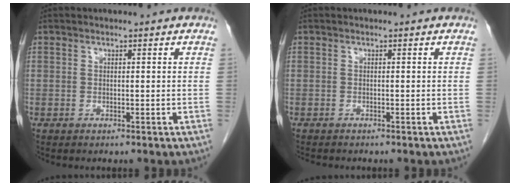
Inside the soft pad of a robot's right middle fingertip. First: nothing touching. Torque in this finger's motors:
{"motor_torque": [0.25, -0.15, -0.02, 0.01]}